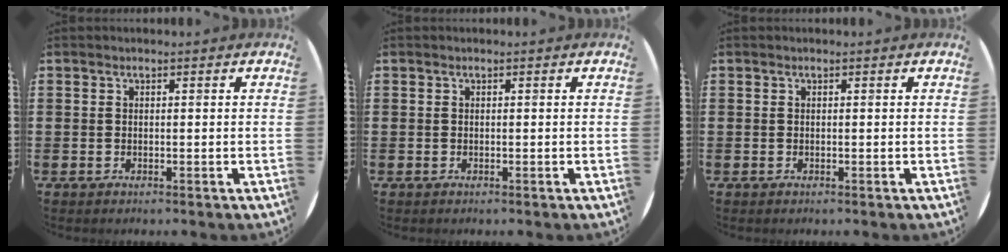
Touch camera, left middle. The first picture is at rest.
{"total": 0.0}
{"total": 0.0}